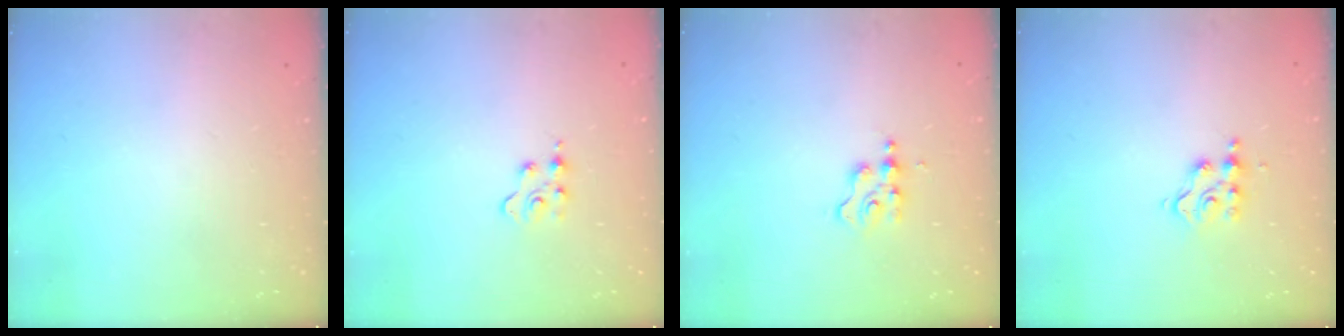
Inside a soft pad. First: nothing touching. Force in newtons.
{"total": 3.0, "press": 3.0, "slide": 0.4}
{"total": 2.6, "press": 2.6, "slide": 0.3}
{"total": 5.0, "press": 4.9, "slide": 0.3}